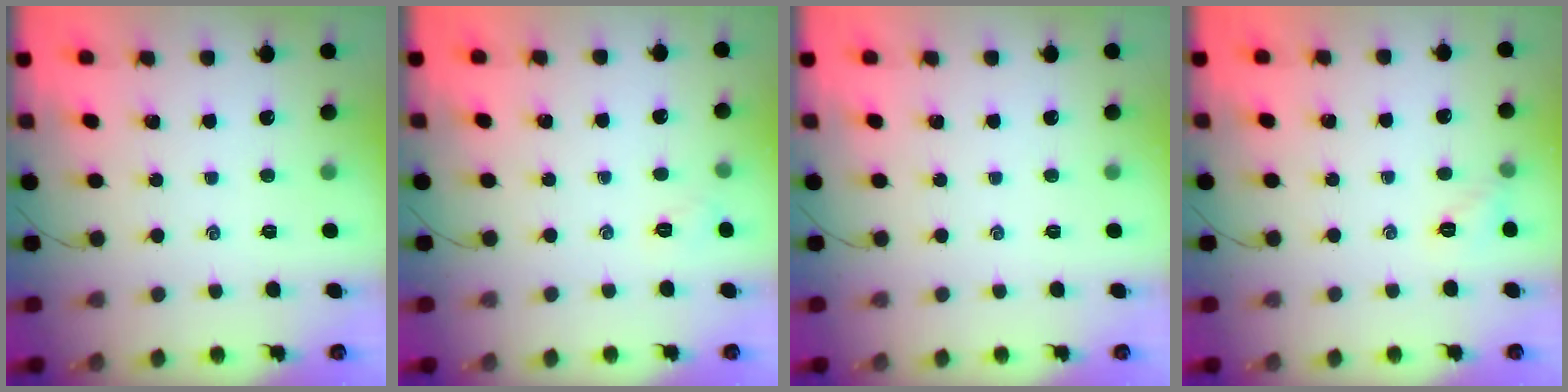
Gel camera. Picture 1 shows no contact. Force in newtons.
{"total": 4.0, "press": 3.9, "slide": 1.2}
{"total": 0.0}
{"total": 5.6, "press": 5.4, "slide": 1.6}